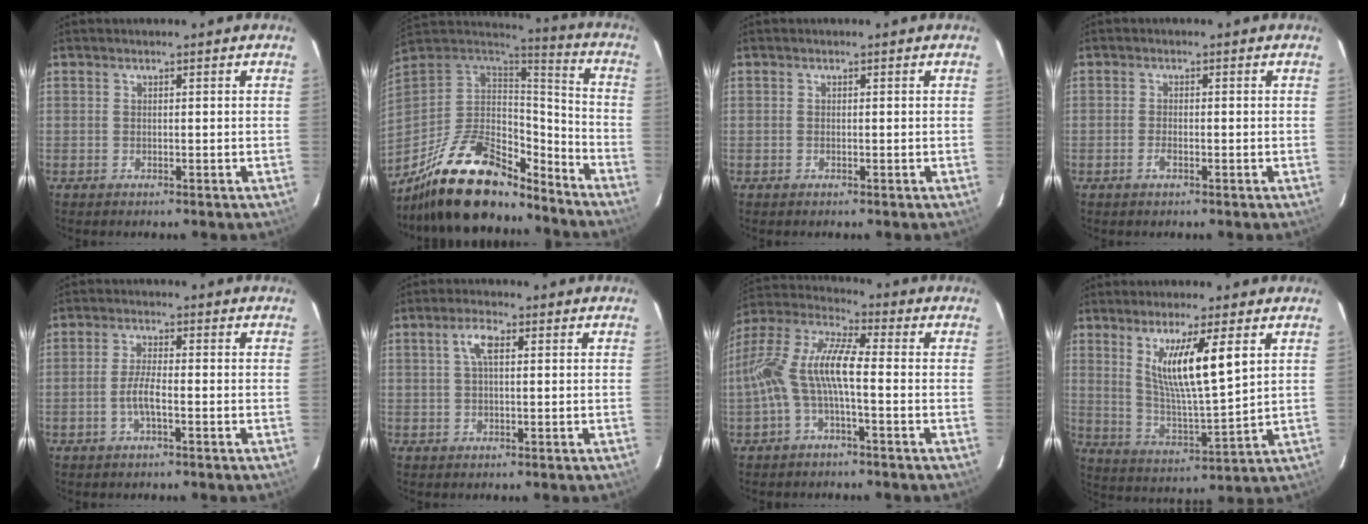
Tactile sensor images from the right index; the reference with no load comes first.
{"total": 24.2, "force": [-18.1, 9.4, 13.0], "torque": [-0.256, 0.000, -0.292]}
{"total": 0.0}
{"total": 1.7, "force": [-0.8, 0.7, 1.3], "torque": [-0.029, -0.001, -0.016]}
{"total": 3.9, "force": [-1.4, 0.6, 3.6], "torque": [-0.076, 0.001, -0.028]}
{"total": 3.7, "force": [1.0, 1.3, 3.3], "torque": [-0.066, 0.011, 0.019]}
{"total": 12.6, "force": [-2.0, 3.3, 12.0], "torque": [-0.245, 0.012, -0.042]}
{"total": 12.1, "force": [4.8, 1.0, 11.0], "torque": [-0.193, -0.017, 0.097]}